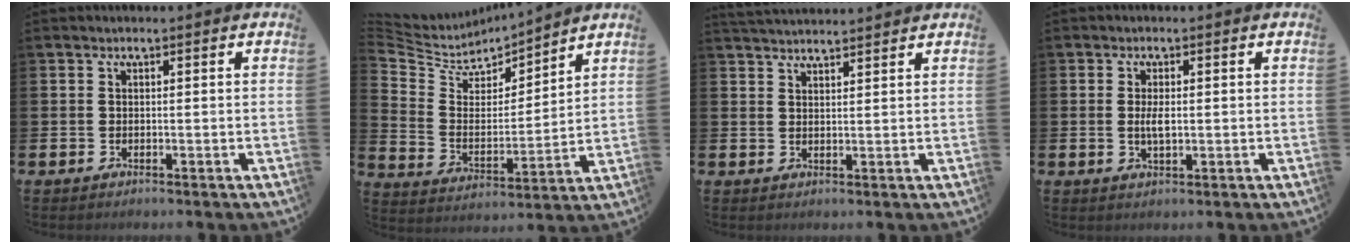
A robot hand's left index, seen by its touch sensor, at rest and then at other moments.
{"total": 5.8, "force": [5.3, 2.1, 0.4], "torque": [-0.052, -0.045, 0.090]}
{"total": 2.9, "force": [2.9, 0.1, 0.3], "torque": [-0.010, -0.013, 0.053]}
{"total": 2.6, "force": [0.0, 1.0, 2.4], "torque": [-0.037, -0.002, -0.004]}